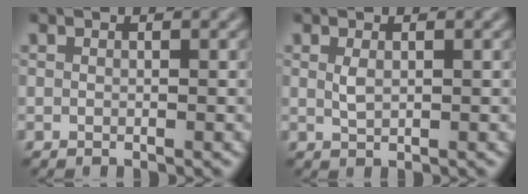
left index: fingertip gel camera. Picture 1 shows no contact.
{"total": 1.1, "force": [0.4, 0.5, 0.9], "torque": [-0.025, -0.001, 0.011]}